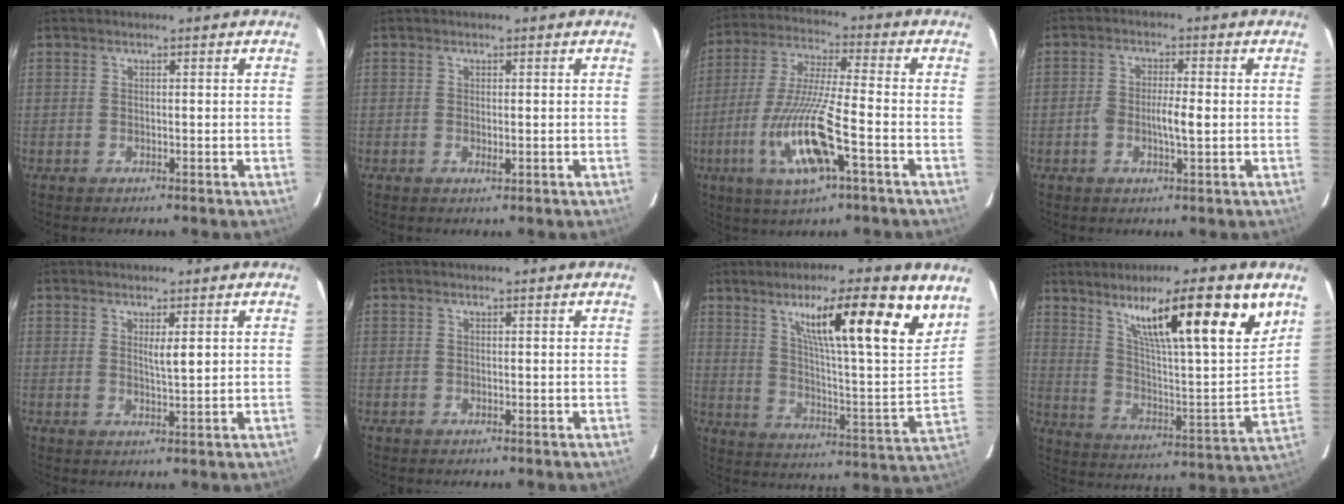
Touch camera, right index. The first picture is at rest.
{"total": 1.0, "force": [-0.1, 0.3, 0.9], "torque": [-0.016, -0.003, -0.001]}
{"total": 14.3, "force": [-5.2, 1.3, 13.2], "torque": [-0.273, -0.017, -0.095]}
{"total": 4.6, "force": [-0.6, 1.1, 4.4], "torque": [-0.086, 0.006, -0.008]}
{"total": 2.6, "force": [0.8, 0.2, 2.4], "torque": [-0.041, -0.006, 0.014]}
{"total": 0.0}
{"total": 20.3, "force": [11.8, 1.9, 16.5], "torque": [-0.226, 0.003, 0.180]}
{"total": 21.6, "force": [12.2, 1.4, 17.7], "torque": [-0.261, 0.001, 0.194]}